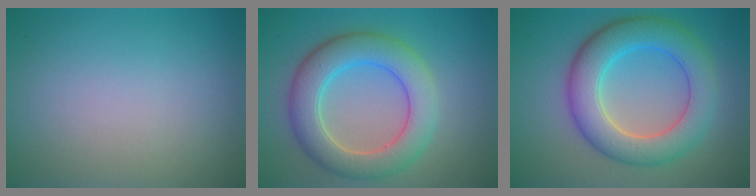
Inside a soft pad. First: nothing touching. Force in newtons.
{"total": 6.6, "press": 6.6, "slide": 0.5}
{"total": 7.2, "press": 7.2, "slide": 0.3}